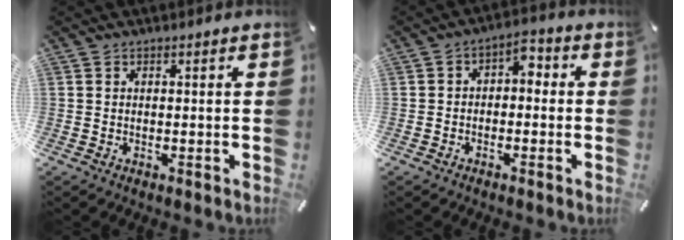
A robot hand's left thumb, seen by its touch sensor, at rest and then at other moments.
{"total": 3.7, "force": [-2.3, 2.4, 1.7], "torque": [-0.029, 0.018, -0.046]}